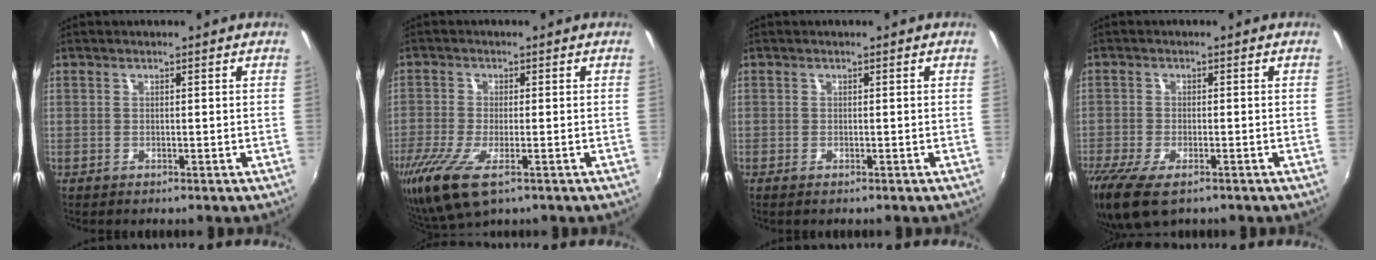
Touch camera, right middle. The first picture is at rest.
{"total": 9.8, "force": [-5.4, 3.3, 7.5], "torque": [-0.169, -0.041, -0.097]}
{"total": 0.5, "force": [-0.4, 0.1, 0.4], "torque": [-0.007, -0.002, -0.007]}
{"total": 9.1, "force": [-6.2, 3.4, 5.7], "torque": [-0.137, -0.040, -0.113]}